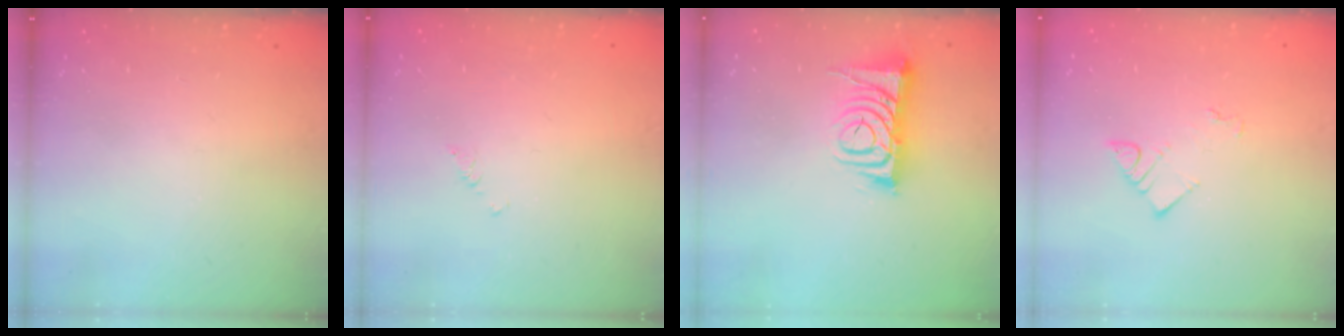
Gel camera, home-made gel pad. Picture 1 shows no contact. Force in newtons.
{"total": 1.2, "press": 1.2, "slide": 0.2}
{"total": 10.2, "press": 10.2, "slide": 1.1}
{"total": 4.1, "press": 4.1, "slide": 0.2}